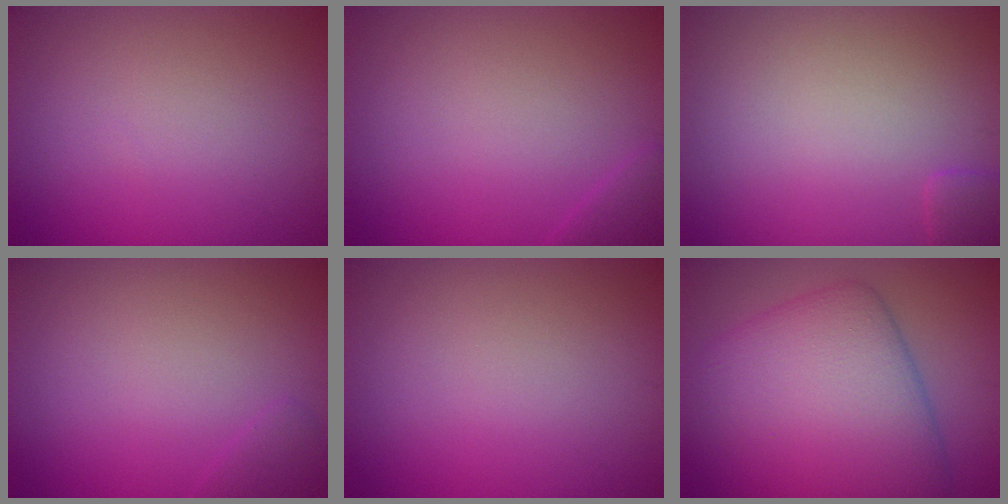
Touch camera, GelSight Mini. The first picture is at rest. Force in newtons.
{"total": 1.3, "press": 1.3, "slide": 0.1}
{"total": 1.1, "press": 1.1, "slide": 0.2}
{"total": 0.9, "press": 0.9, "slide": 0.1}
{"total": 0.0}
{"total": 10.6, "press": 10.6, "slide": 0.2}